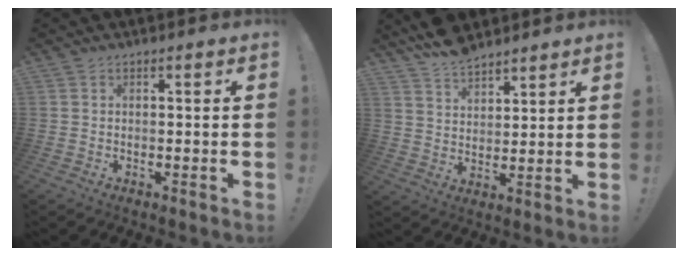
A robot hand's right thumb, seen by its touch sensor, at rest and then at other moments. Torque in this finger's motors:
{"motor_torque": [-1.71, 1.61, -1.31, 1.46, -0.05]}